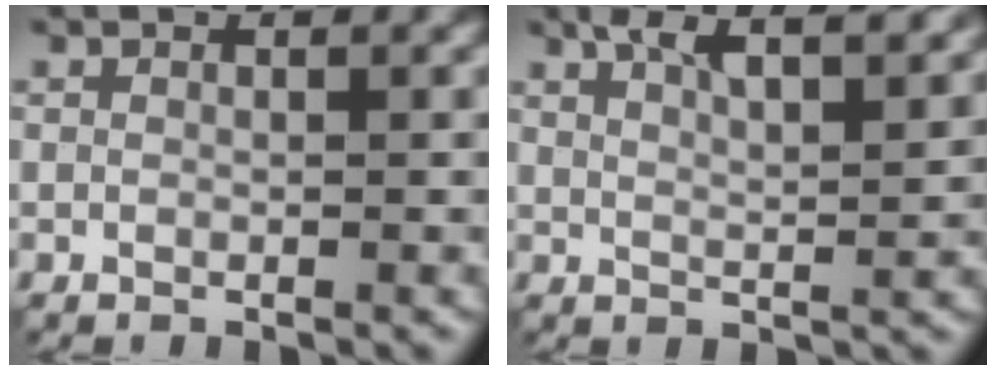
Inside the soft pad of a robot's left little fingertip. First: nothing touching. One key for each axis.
{"total": 7.9, "fx": 5.2, "fy": 2.5, "fz": 5.3, "tx": -0.057, "ty": 0.027, "tz": 0.050}